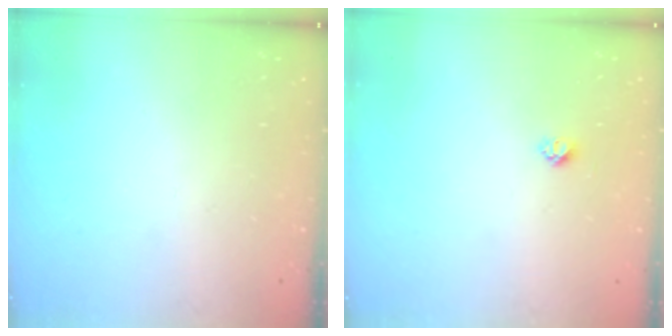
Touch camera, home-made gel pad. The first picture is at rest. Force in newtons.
{"total": 4.1, "press": 4.1, "slide": 0.5}